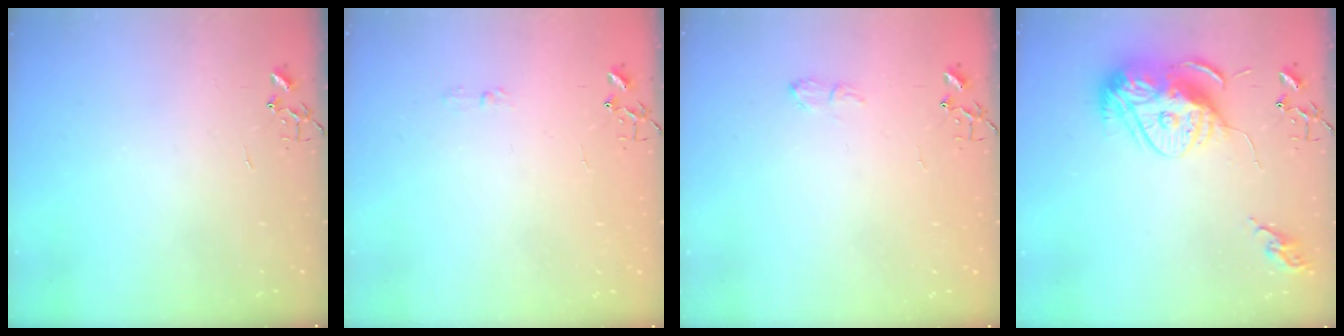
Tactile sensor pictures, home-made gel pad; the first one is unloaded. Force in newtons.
{"total": 3.6, "press": 3.5, "slide": 0.5}
{"total": 5.8, "press": 5.7, "slide": 0.7}
{"total": 16.2, "press": 16.1, "slide": 1.3}